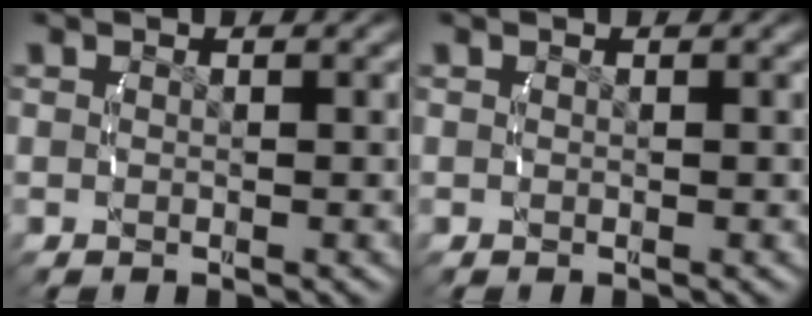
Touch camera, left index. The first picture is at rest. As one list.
[{"total": 0.0}]